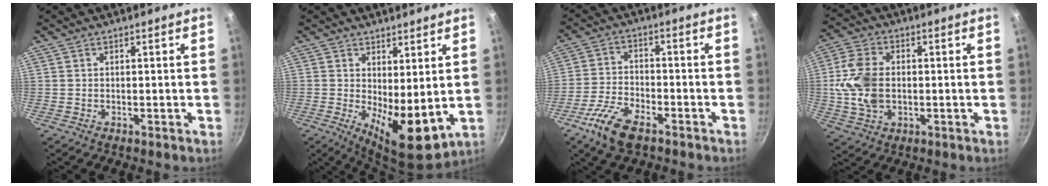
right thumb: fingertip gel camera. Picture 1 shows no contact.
{"total": 9.6, "force": [0.7, 3.7, 8.8], "torque": [-0.118, -0.026, 0.018]}
{"total": 9.6, "force": [-5.8, 4.2, 6.4], "torque": [-0.130, 0.025, -0.118]}
{"total": 10.8, "force": [-0.2, 7.3, 8.0], "torque": [-0.151, 0.010, -0.009]}